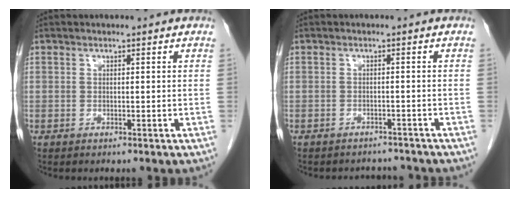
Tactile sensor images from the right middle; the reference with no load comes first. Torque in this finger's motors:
{"motor_torque": [0.03, -0.03, 0.01, 0.01]}